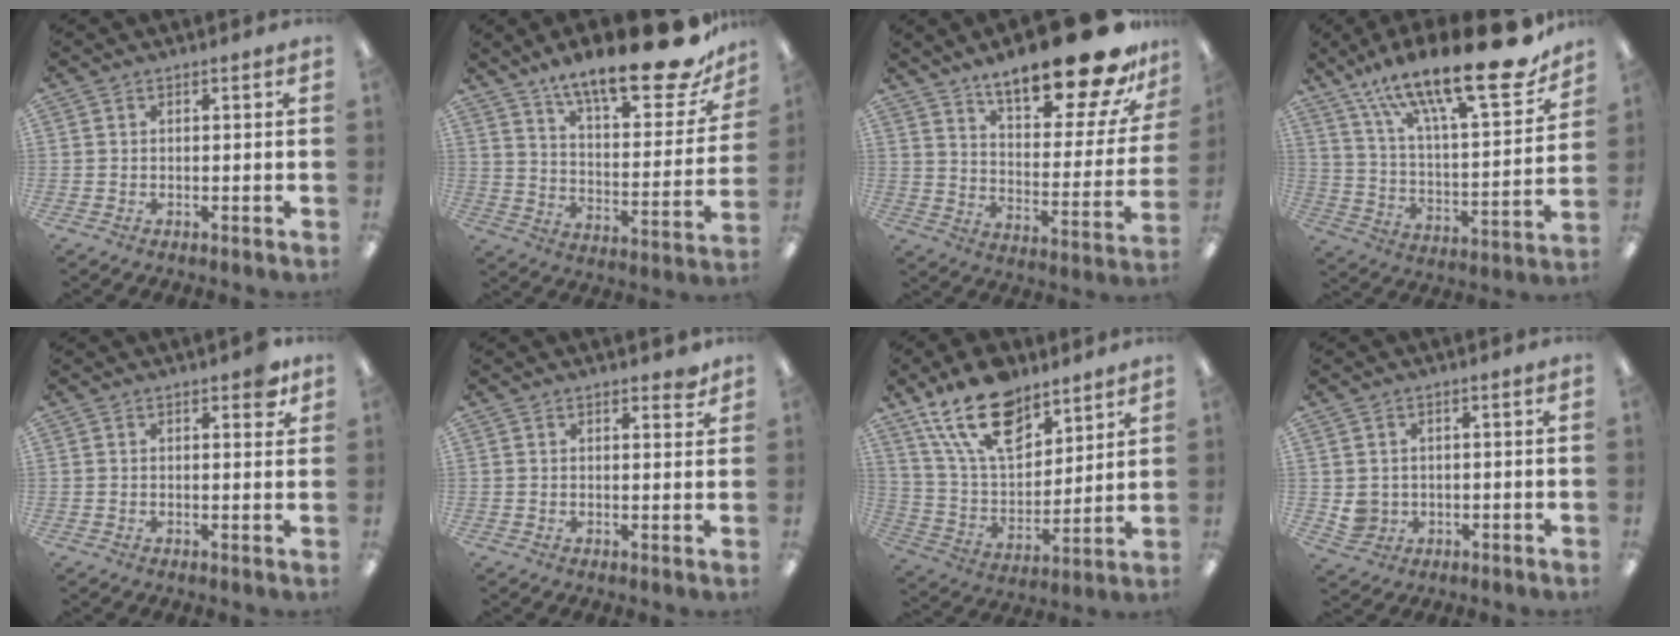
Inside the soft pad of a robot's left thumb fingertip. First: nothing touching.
{"total": 20.9, "force": [16.3, 5.2, 12.0], "torque": [-0.182, -0.113, 0.268]}
{"total": 24.0, "force": [17.8, 6.7, 14.7], "torque": [-0.199, -0.125, 0.285]}
{"total": 26.7, "force": [18.5, 7.4, 17.7], "torque": [-0.275, -0.116, 0.301]}
{"total": 3.4, "force": [2.3, 1.3, 2.1], "torque": [-0.022, -0.005, 0.037]}
{"total": 2.4, "force": [2.0, 0.8, 1.0], "torque": [-0.005, -0.008, 0.033]}
{"total": 19.2, "force": [12.5, 10.0, 10.7], "torque": [-0.190, -0.056, 0.225]}
{"total": 3.4, "force": [0.6, 3.3, 0.7], "torque": [-0.010, 0.003, 0.012]}